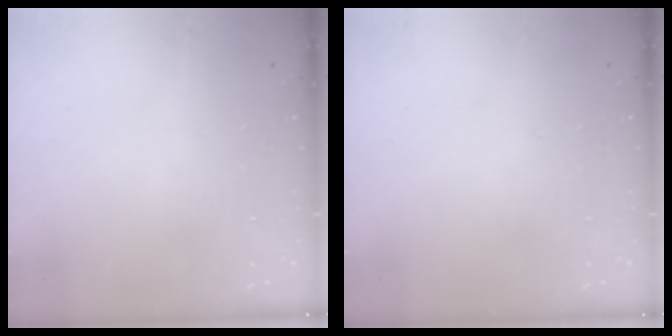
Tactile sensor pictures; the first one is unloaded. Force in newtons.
{"total": 0.0}